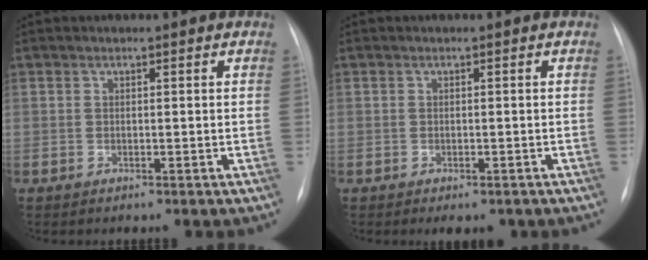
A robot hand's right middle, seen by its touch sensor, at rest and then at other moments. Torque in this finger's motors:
{"motor_torque": [0.17, -0.18, -0.02, 0.00]}